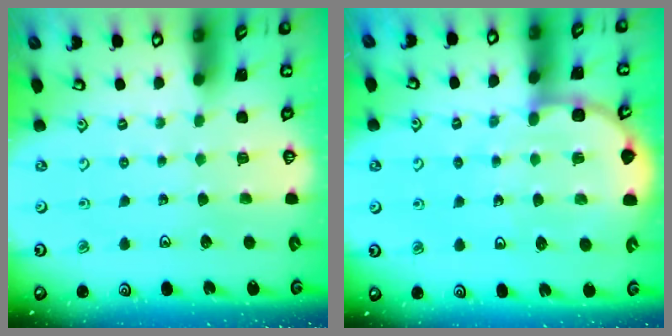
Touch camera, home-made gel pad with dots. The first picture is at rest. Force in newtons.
{"total": 8.0, "press": 7.4, "slide": 2.9}